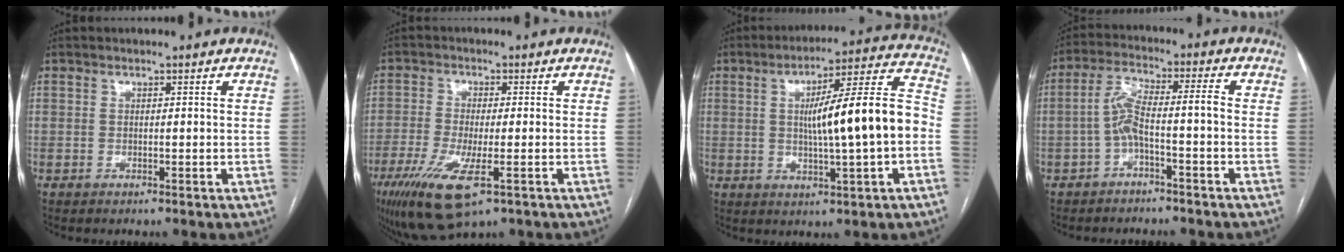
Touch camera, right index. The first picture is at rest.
{"total": 10.6, "force": [-5.0, 2.4, 9.0], "torque": [-0.178, -0.031, -0.082]}
{"total": 14.8, "force": [-1.0, 0.6, 14.8], "torque": [-0.225, 0.021, -0.015]}
{"total": 6.0, "force": [-2.0, 0.3, 5.6], "torque": [-0.114, 0.033, -0.036]}